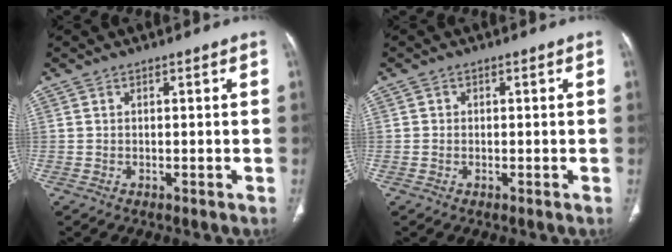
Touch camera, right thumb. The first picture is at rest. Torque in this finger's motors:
{"motor_torque": [0.10, -0.08, -0.39, -0.02, 0.03]}